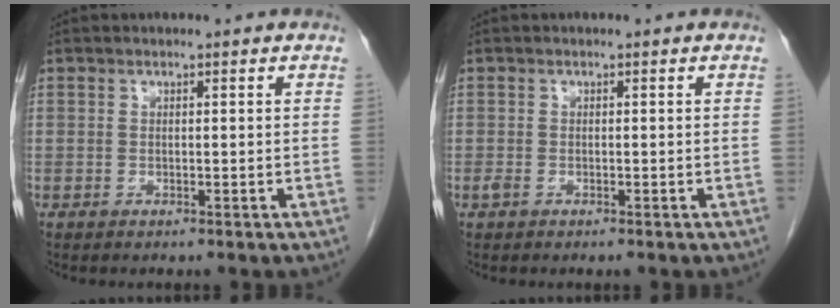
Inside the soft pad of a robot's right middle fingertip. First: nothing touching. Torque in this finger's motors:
{"motor_torque": [0.22, -0.02, 0.00, 0.00]}